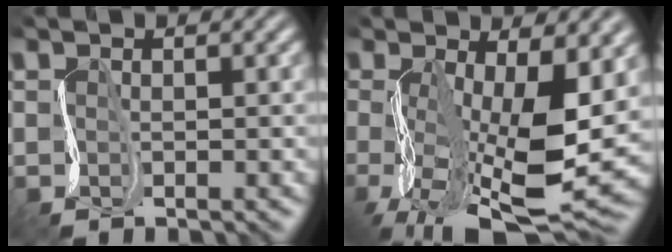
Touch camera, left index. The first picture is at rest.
{"total": 13.2, "force": [-1.7, 5.1, 12.0], "torque": [-0.204, -0.017, -0.026]}